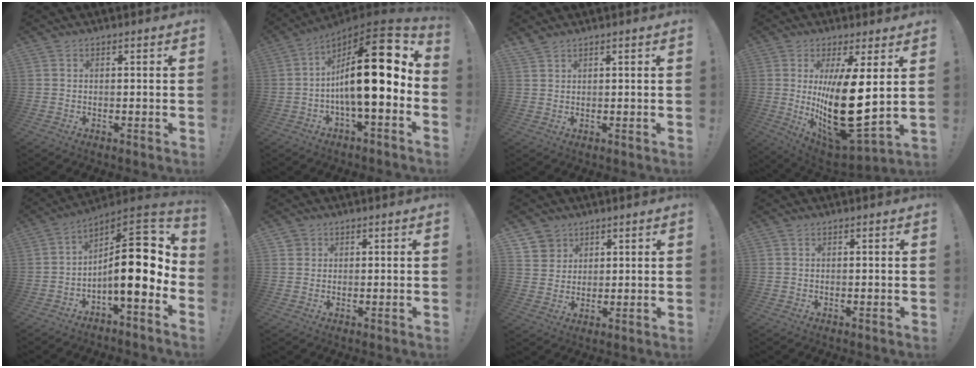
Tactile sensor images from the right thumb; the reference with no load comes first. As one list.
[{"total": 23.0, "force": [1.8, 6.8, 21.9], "torque": [-0.346, -0.010, 0.023]}, {"total": 2.0, "force": [1.8, 0.5, 0.8], "torque": [-0.021, -0.007, 0.034]}, {"total": 20.7, "force": [2.8, 7.5, 19.1], "torque": [-0.321, -0.049, 0.060]}, {"total": 17.0, "force": [-0.4, 5.9, 16.0], "torque": [-0.228, -0.008, -0.007]}, {"total": 1.5, "force": [0.9, 1.1, 0.3], "torque": [-0.004, -0.004, 0.017]}, {"total": 5.8, "force": [3.7, 4.5, 0.2], "torque": [0.004, -0.030, 0.072]}, {"total": 0.0}]